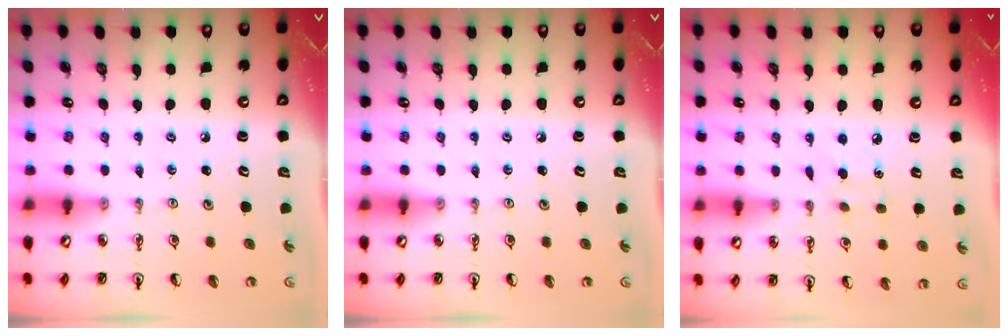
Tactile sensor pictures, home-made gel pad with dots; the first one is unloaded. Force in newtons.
{"total": 0.0}
{"total": 5.8, "press": 5.8, "slide": 0.7}